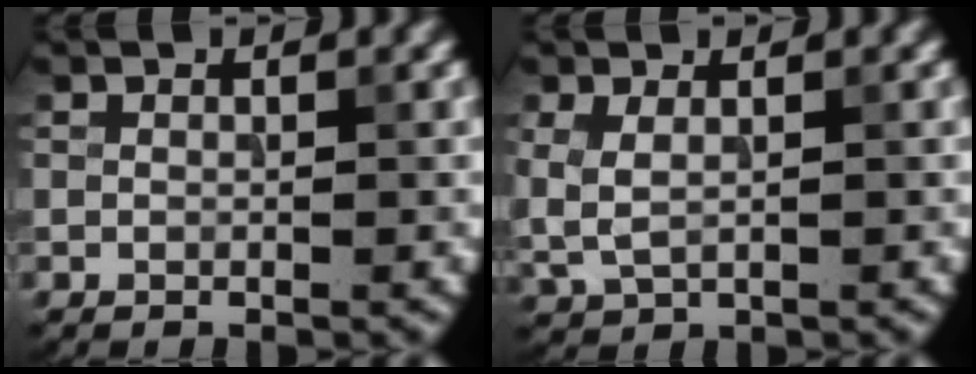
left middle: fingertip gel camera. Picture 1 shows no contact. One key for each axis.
{"total": 2.3, "fx": 0.4, "fy": 1.3, "fz": 1.9, "tx": -0.049, "ty": -0.001, "tz": 0.013}